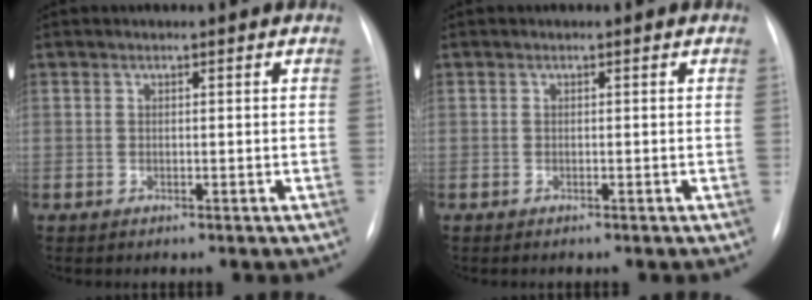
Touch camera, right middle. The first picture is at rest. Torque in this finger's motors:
{"motor_torque": [0.18, 0.06, -0.03, -0.04]}